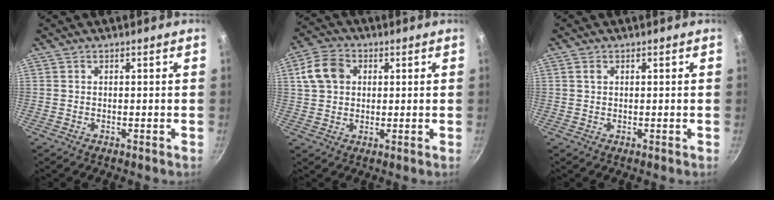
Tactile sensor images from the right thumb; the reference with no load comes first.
{"total": 8.3, "force": [2.1, 6.5, 4.8], "torque": [-0.075, 0.010, 0.028]}
{"total": 1.0, "force": [0.4, 0.7, 0.6], "torque": [-0.008, 0.000, 0.006]}